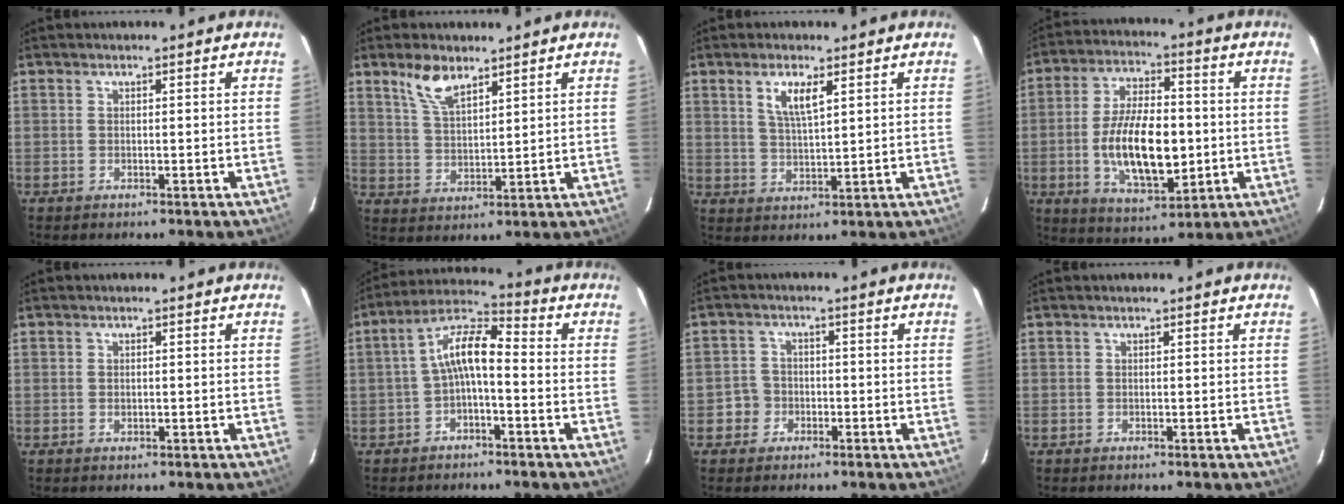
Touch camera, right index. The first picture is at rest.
{"total": 6.8, "force": [4.8, 2.8, 4.0], "torque": [-0.075, 0.006, 0.098]}
{"total": 5.1, "force": [2.6, 1.3, 4.3], "torque": [-0.082, -0.001, 0.051]}
{"total": 15.5, "force": [-1.9, 6.9, 13.7], "torque": [-0.262, -0.003, -0.024]}
{"total": 0.7, "force": [0.1, 0.4, 0.5], "torque": [-0.009, 0.001, 0.003]}
{"total": 7.5, "force": [-1.8, 2.7, 6.8], "torque": [-0.145, 0.024, -0.035]}
{"total": 3.7, "force": [-1.6, 3.3, 0.1], "torque": [-0.003, 0.018, -0.029]}
{"total": 0.0}